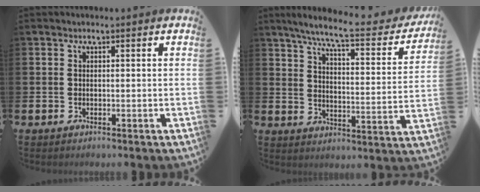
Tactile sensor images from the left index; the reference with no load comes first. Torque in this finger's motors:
{"motor_torque": [0.99, -1.14, 0.34, 0.08]}